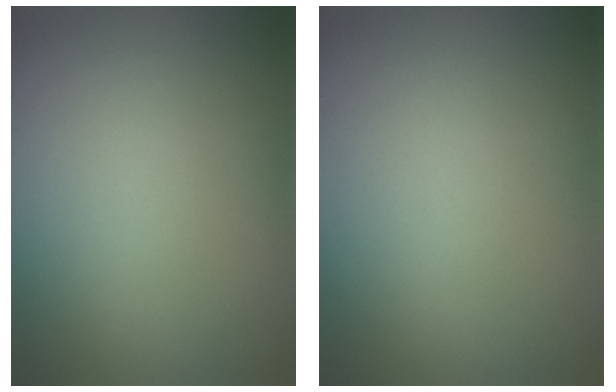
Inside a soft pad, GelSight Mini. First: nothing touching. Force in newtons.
{"total": 0.0}